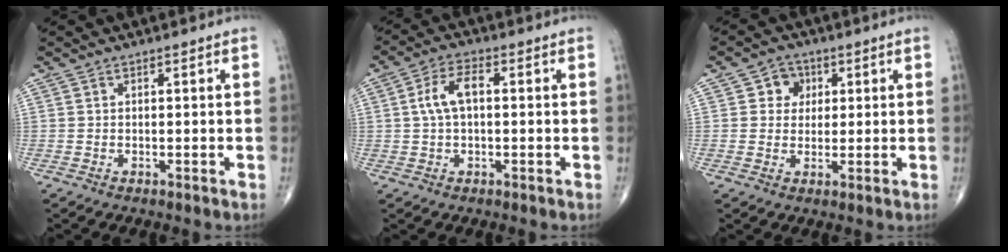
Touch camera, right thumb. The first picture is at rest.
{"total": 6.0, "force": [0.6, 3.0, 5.2], "torque": [-0.108, 0.018, 0.006]}
{"total": 4.5, "force": [1.3, 4.0, 1.4], "torque": [0.008, 0.002, 0.015]}